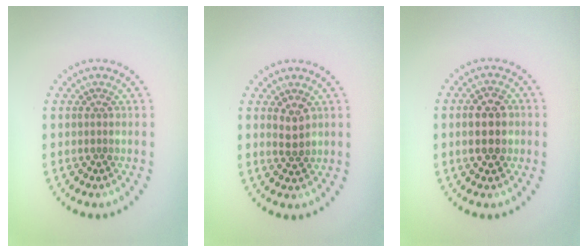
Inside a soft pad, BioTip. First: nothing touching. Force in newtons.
{"total": 1.8, "press": 1.7, "slide": 0.5}
{"total": 4.3, "press": 4.3, "slide": 0.1}